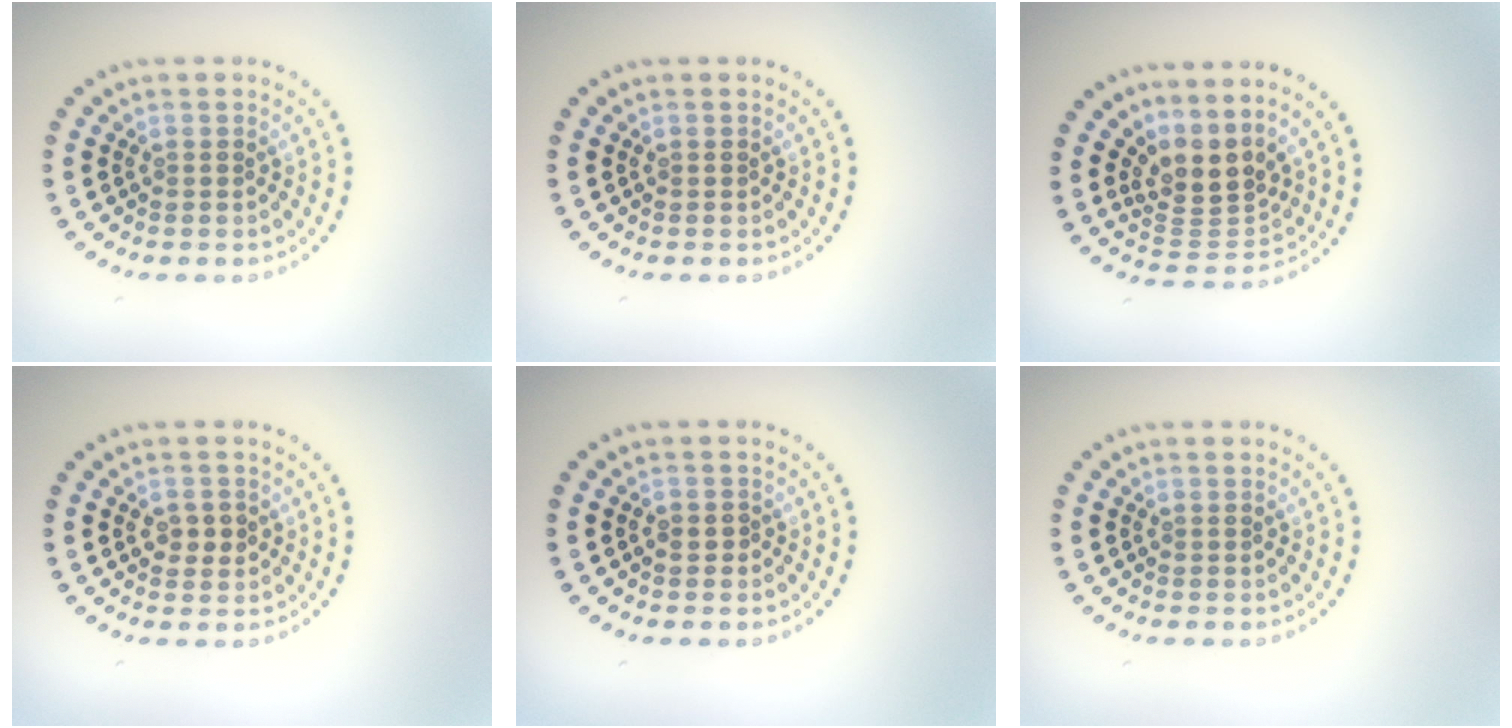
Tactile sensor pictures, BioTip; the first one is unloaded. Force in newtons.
{"total": 0.0}
{"total": 3.7, "press": 2.7, "slide": 2.5}
{"total": 1.8, "press": 1.8, "slide": 0.2}
{"total": 0.7, "press": 0.6, "slide": 0.4}
{"total": 0.0}